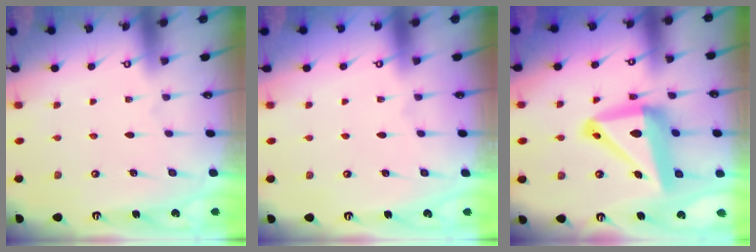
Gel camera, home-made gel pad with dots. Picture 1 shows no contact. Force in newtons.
{"total": 0.0}
{"total": 17.2, "press": 17.1, "slide": 2.3}